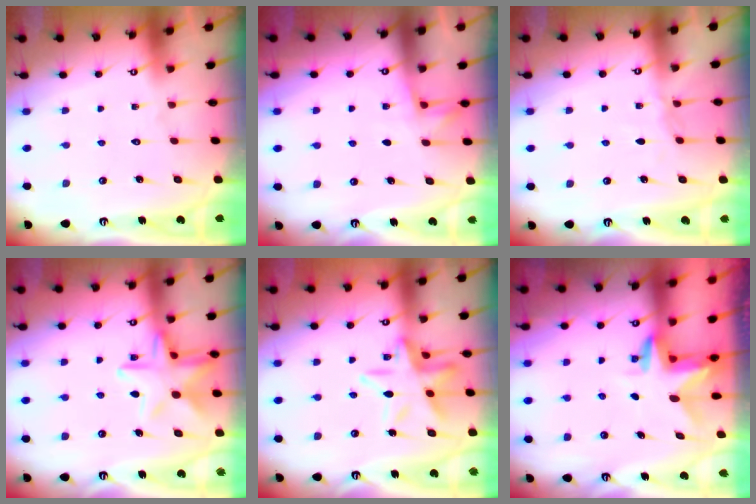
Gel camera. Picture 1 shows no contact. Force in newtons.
{"total": 4.1, "press": 3.8, "slide": 1.5}
{"total": 3.5, "press": 3.4, "slide": 0.4}
{"total": 13.7, "press": 13.6, "slide": 1.2}
{"total": 13.9, "press": 13.9, "slide": 1.5}
{"total": 3.0, "press": 2.9, "slide": 0.2}